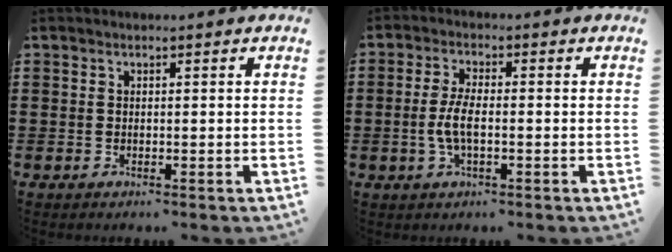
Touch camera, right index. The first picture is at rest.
{"total": 4.4, "force": [-0.8, 1.4, 4.1], "torque": [-0.102, -0.007, -0.024]}